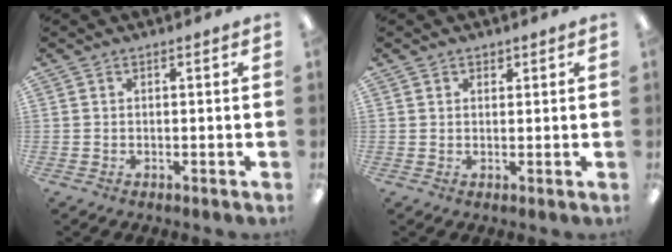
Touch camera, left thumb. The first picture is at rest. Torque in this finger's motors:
{"motor_torque": [0.10, -0.08, -0.07, -0.08, 0.00]}